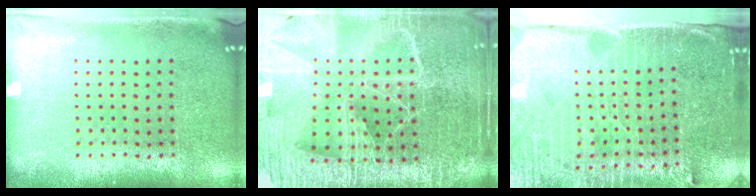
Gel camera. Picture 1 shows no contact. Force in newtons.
{"total": 6.2, "press": 5.4, "slide": 3.1}
{"total": 4.6, "press": 3.9, "slide": 2.5}